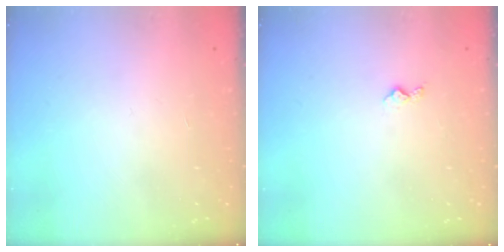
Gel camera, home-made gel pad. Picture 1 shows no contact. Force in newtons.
{"total": 3.4, "press": 3.4, "slide": 0.5}